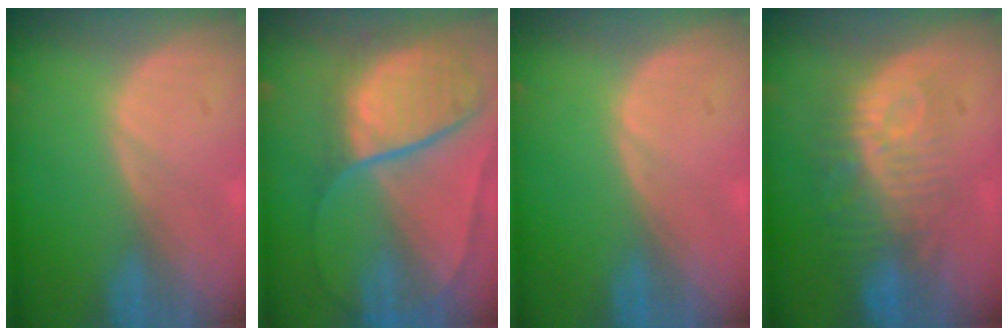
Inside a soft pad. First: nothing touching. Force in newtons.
{"total": 10.7, "press": 9.0, "slide": 5.9}
{"total": 0.0}
{"total": 9.6, "press": 8.7, "slide": 4.0}